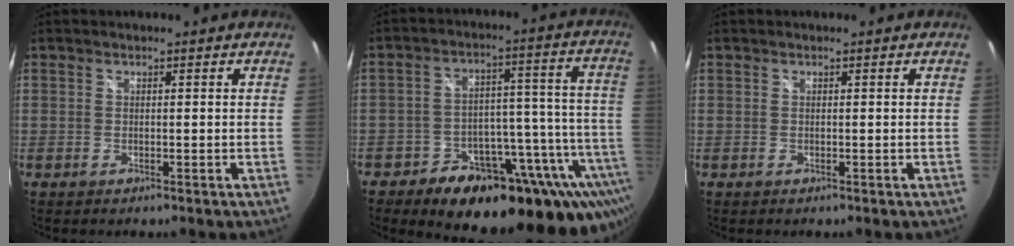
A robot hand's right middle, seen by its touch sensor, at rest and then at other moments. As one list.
[{"total": 27.3, "force": [-19.3, 11.6, 15.4], "torque": [-0.191, 0.014, -0.257]}, {"total": 0.0}]